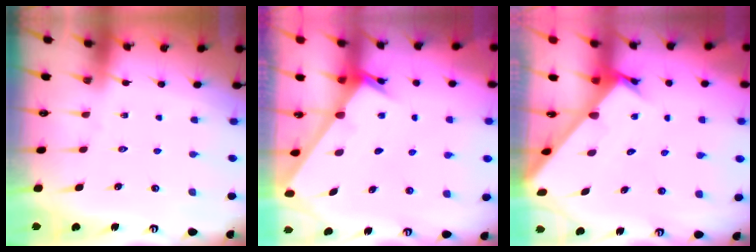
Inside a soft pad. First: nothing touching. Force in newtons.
{"total": 2.4, "press": 2.4, "slide": 0.2}
{"total": 2.1, "press": 2.1, "slide": 0.2}